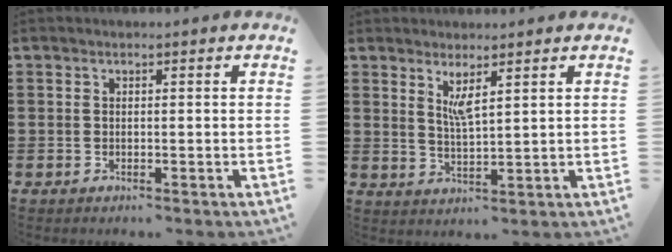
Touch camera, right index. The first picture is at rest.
{"total": 2.6, "force": [1.8, 0.5, 1.9], "torque": [-0.041, 0.002, 0.031]}